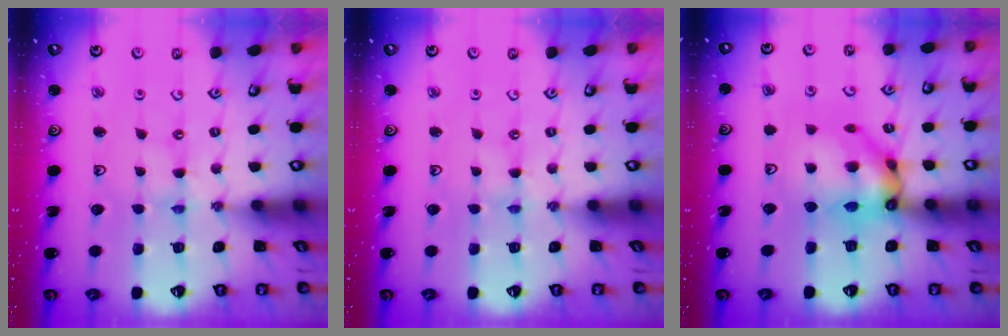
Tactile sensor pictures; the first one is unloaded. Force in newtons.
{"total": 0.0}
{"total": 13.7, "press": 13.6, "slide": 1.5}